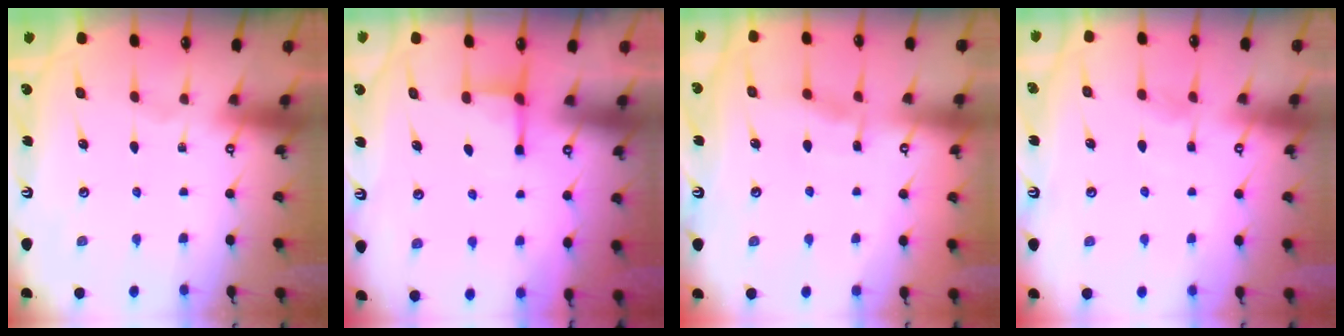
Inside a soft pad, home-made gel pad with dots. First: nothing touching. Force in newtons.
{"total": 2.4, "press": 2.4, "slide": 0.3}
{"total": 4.9, "press": 4.9, "slide": 0.1}
{"total": 4.7, "press": 4.6, "slide": 0.6}